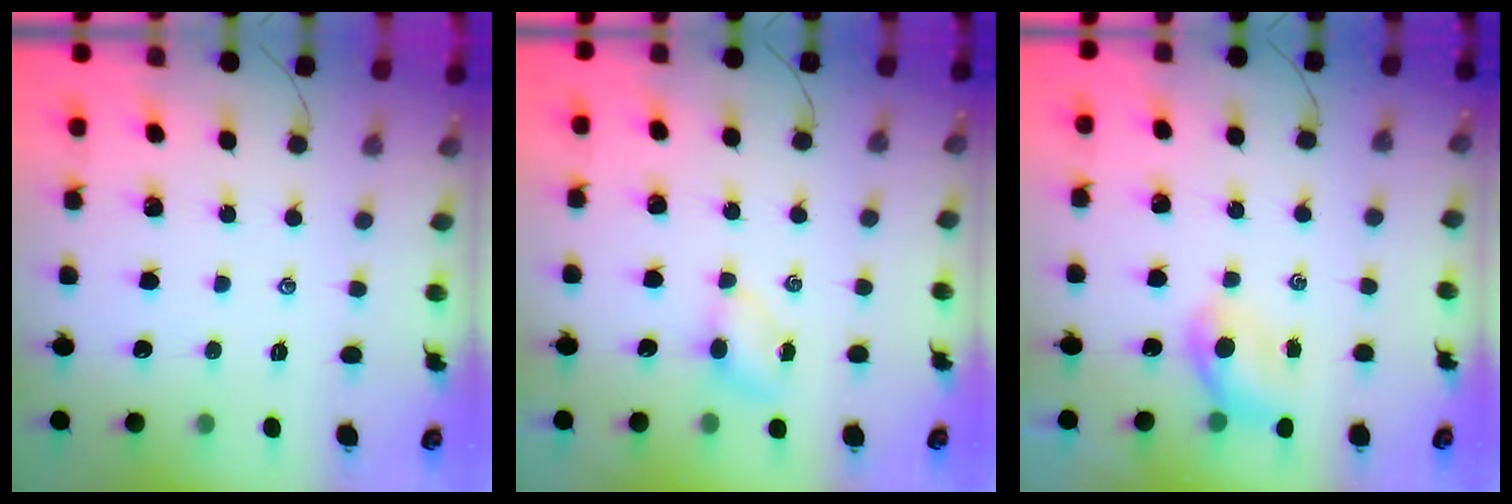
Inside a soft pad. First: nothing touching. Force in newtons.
{"total": 3.7, "press": 3.5, "slide": 1.2}
{"total": 4.8, "press": 4.8, "slide": 0.6}